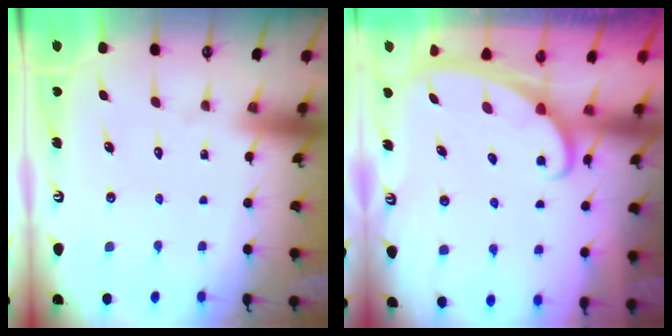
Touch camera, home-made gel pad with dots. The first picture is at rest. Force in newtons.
{"total": 1.9, "press": 1.9, "slide": 0.1}